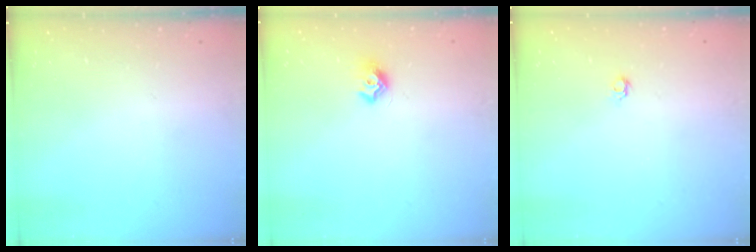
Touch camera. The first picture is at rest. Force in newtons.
{"total": 7.7, "press": 7.7, "slide": 0.7}
{"total": 3.7, "press": 3.6, "slide": 0.8}